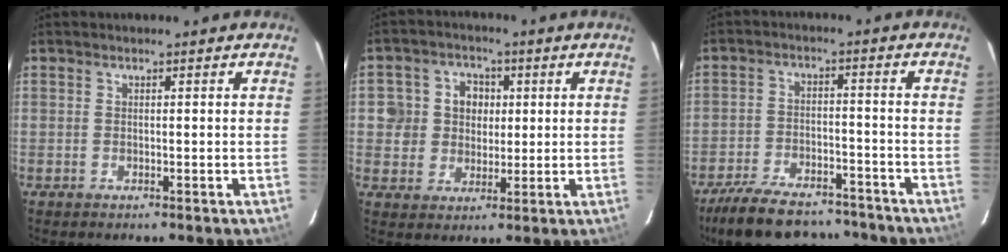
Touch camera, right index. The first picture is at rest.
{"total": 7.5, "force": [0.9, 7.2, 2.0], "torque": [-0.042, 0.024, 0.013]}
{"total": 18.3, "force": [-15.3, 6.9, 7.4], "torque": [-0.165, 0.003, -0.220]}